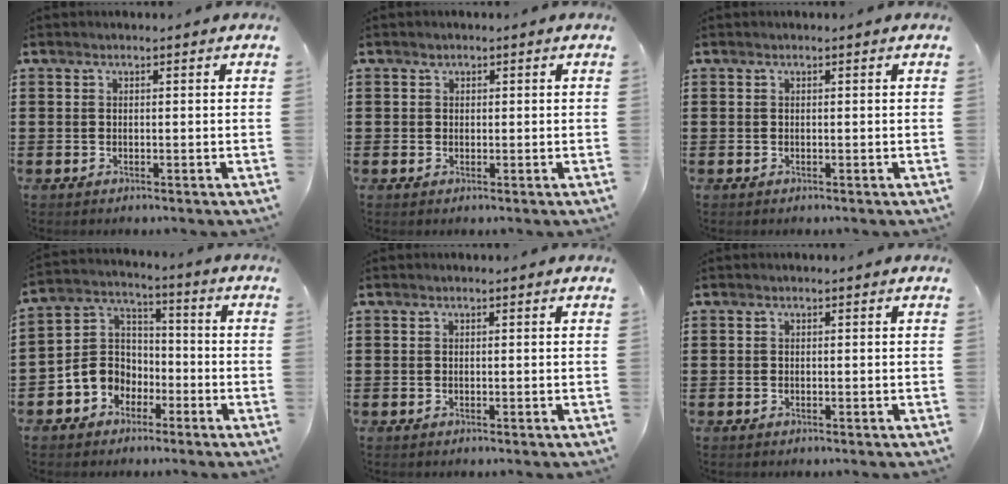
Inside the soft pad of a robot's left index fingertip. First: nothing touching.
{"total": 0.9, "force": [0.4, 0.9, 0.0], "torque": [0.004, 0.002, 0.006]}
{"total": 0.0}
{"total": 6.8, "force": [-3.1, 5.9, 1.4], "torque": [-0.067, 0.012, -0.067]}
{"total": 0.0}
{"total": 0.0}